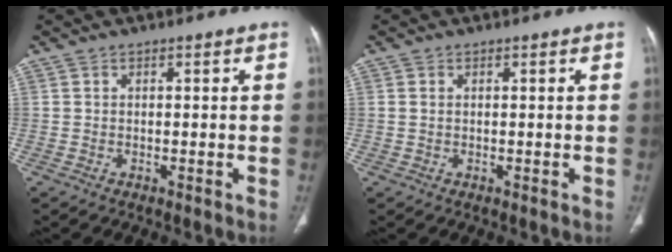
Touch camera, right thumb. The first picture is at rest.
{"total": 1.0, "force": [0.3, 0.6, 0.7], "torque": [-0.022, 0.003, 0.011]}